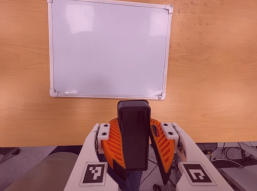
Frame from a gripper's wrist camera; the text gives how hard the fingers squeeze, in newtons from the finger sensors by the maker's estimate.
{"total": 10.4, "left": 10.3, "right": 10.5}